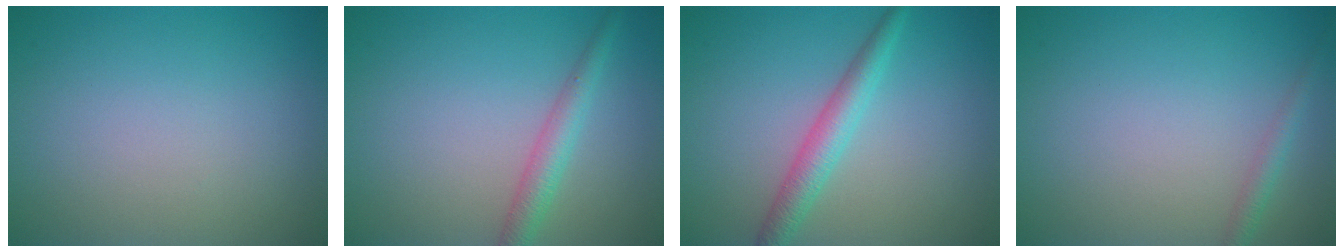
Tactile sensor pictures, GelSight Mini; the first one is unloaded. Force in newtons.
{"total": 2.6, "press": 2.6, "slide": 0.1}
{"total": 2.9, "press": 2.9, "slide": 0.0}
{"total": 1.3, "press": 1.3, "slide": 0.1}